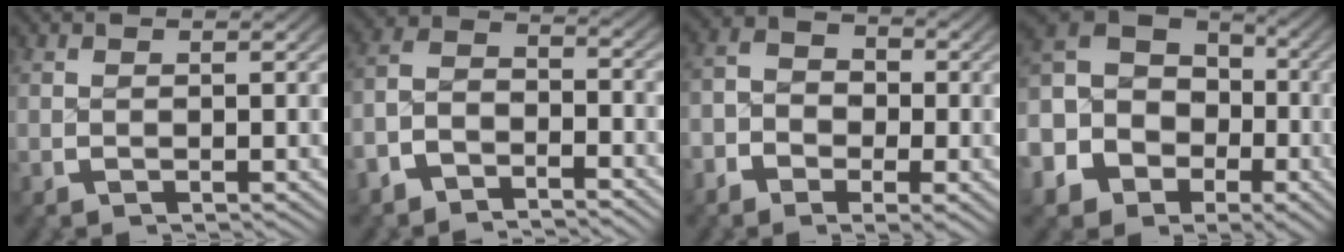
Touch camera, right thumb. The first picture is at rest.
{"total": 5.8, "force": [-3.0, 4.0, 2.9], "torque": [-0.065, -0.011, -0.056]}
{"total": 4.7, "force": [-1.0, 3.5, 3.0], "torque": [-0.051, -0.007, -0.025]}
{"total": 14.6, "force": [0.7, 12.2, 7.9], "torque": [-0.198, -0.024, 0.011]}